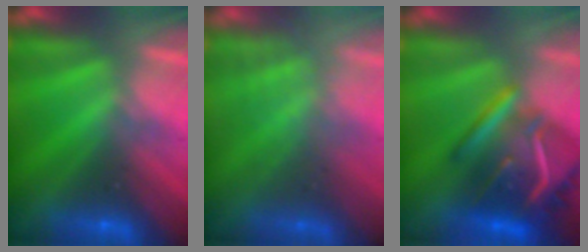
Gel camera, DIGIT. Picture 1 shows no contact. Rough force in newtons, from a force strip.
{"total": 2.8}
{"total": 7.8}